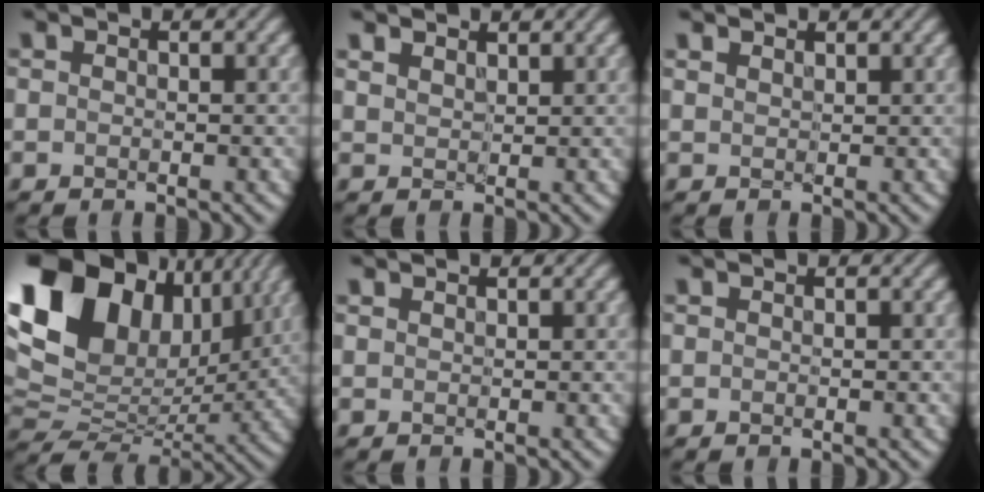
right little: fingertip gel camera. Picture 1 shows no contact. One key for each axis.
{"total": 3.1, "fx": 2.5, "fy": 1.3, "fz": 1.3, "tx": -0.034, "ty": 0.006, "tz": 0.036}
{"total": 2.0, "fx": 1.7, "fy": 0.8, "fz": 0.8, "tx": -0.022, "ty": 0.004, "tz": 0.027}
{"total": 17.3, "fx": 6.1, "fy": 11.8, "fz": 11.1, "tx": -0.237, "ty": 0.034, "tz": 0.125}
{"total": 1.0, "fx": 0.9, "fy": 0.4, "fz": 0.3, "tx": -0.009, "ty": -0.001, "tz": 0.017}
{"total": 0.0}